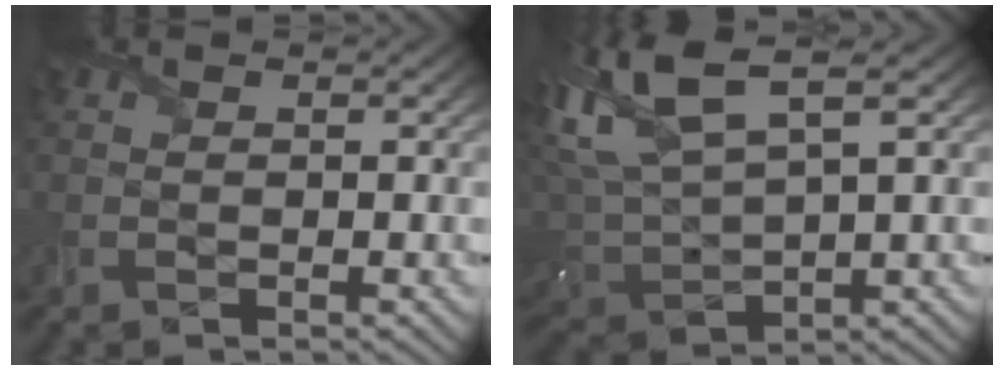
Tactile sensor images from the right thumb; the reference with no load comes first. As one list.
[{"total": 11.1, "force": [5.8, 4.4, 8.3], "torque": [-0.223, 0.020, 0.112]}]